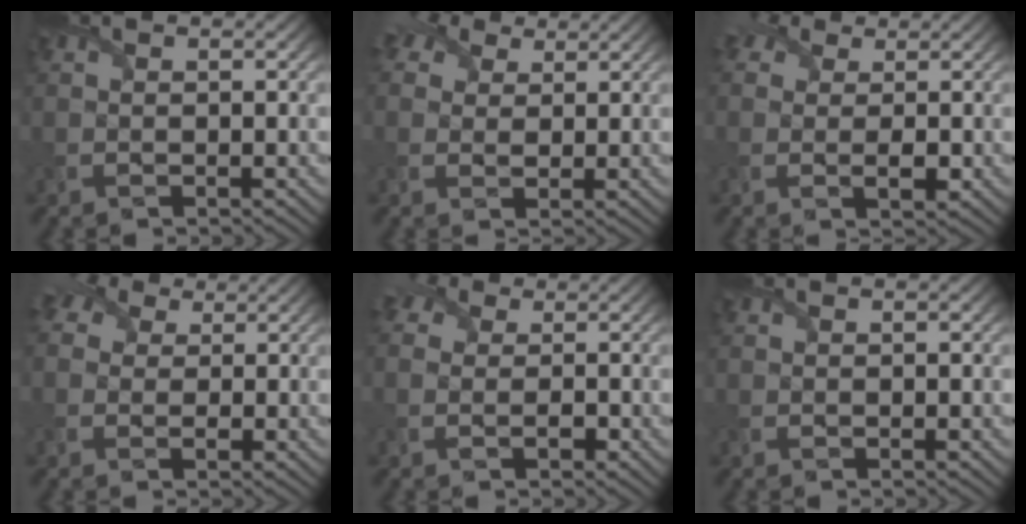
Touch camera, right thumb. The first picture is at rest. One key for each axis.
{"total": 5.5, "fx": 3.1, "fy": 3.6, "fz": 2.7, "tx": -0.069, "ty": 0.016, "tz": 0.043}
{"total": 4.2, "fx": 0.9, "fy": 3.0, "fz": 2.7, "tx": -0.049, "ty": 0.002, "tz": 0.007}
{"total": 6.4, "fx": 2.3, "fy": 4.7, "fz": 3.8, "tx": -0.102, "ty": 0.019, "tz": 0.026}
{"total": 5.8, "fx": 0.0, "fy": 4.7, "fz": 3.5, "tx": -0.069, "ty": 0.006, "tz": -0.017}
{"total": 0.0}